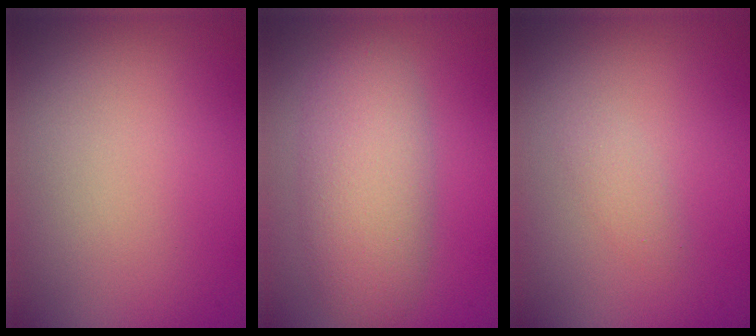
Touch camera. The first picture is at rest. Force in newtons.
{"total": 5.3, "press": 5.3, "slide": 0.4}
{"total": 1.0, "press": 1.0, "slide": 0.0}